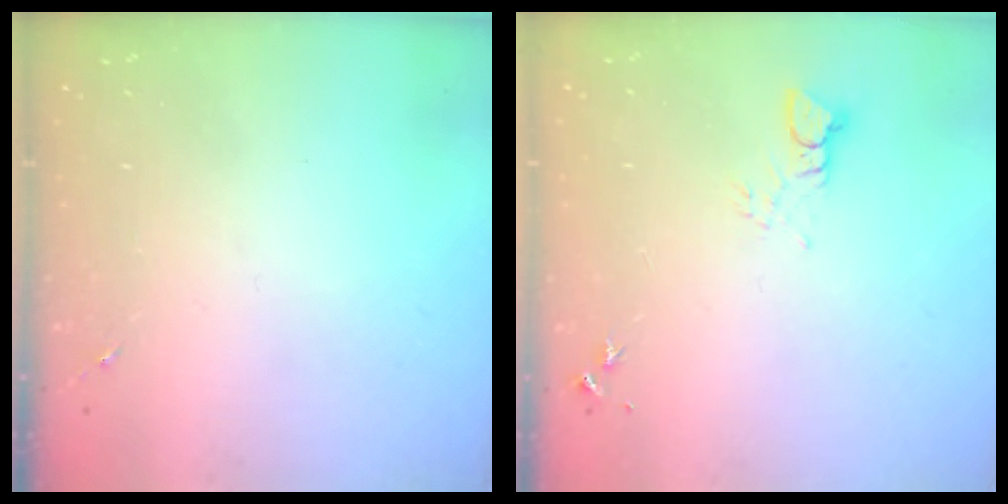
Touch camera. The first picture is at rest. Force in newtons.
{"total": 3.1, "press": 3.1, "slide": 0.4}